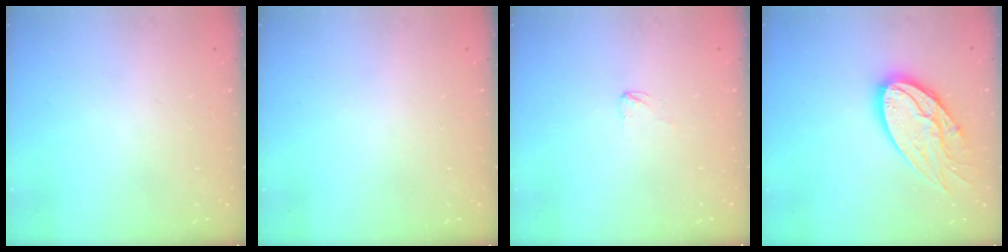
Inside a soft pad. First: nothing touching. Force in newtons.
{"total": 0.0}
{"total": 2.3, "press": 2.3, "slide": 0.2}
{"total": 19.3, "press": 19.2, "slide": 1.8}